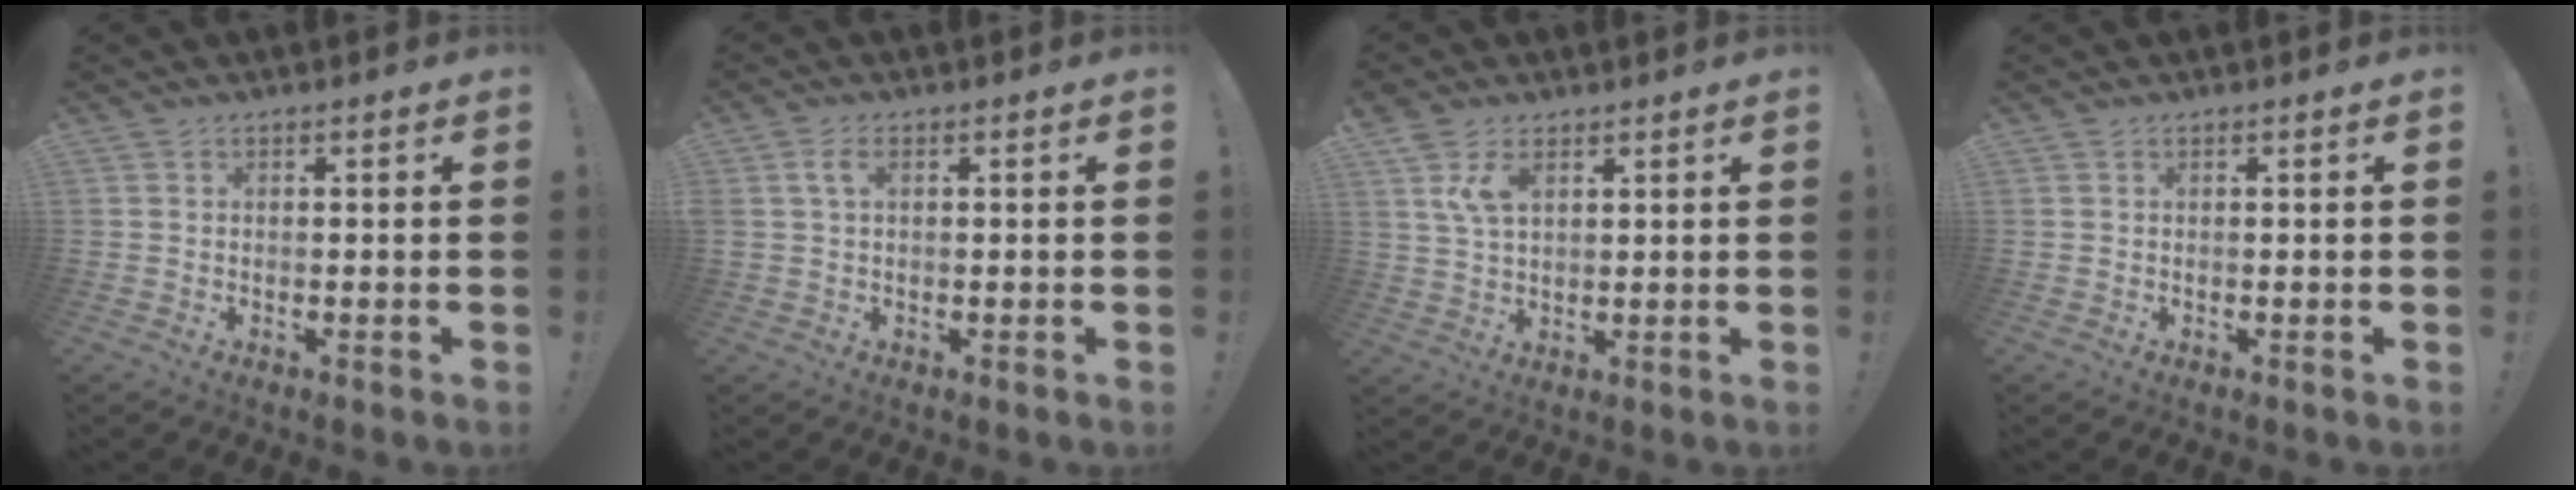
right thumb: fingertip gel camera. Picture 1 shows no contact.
{"total": 3.2, "force": [0.9, 1.4, 2.7], "torque": [-0.052, 0.005, 0.015]}
{"total": 8.1, "force": [3.8, 4.7, 5.3], "torque": [-0.101, -0.008, 0.073]}
{"total": 0.0}